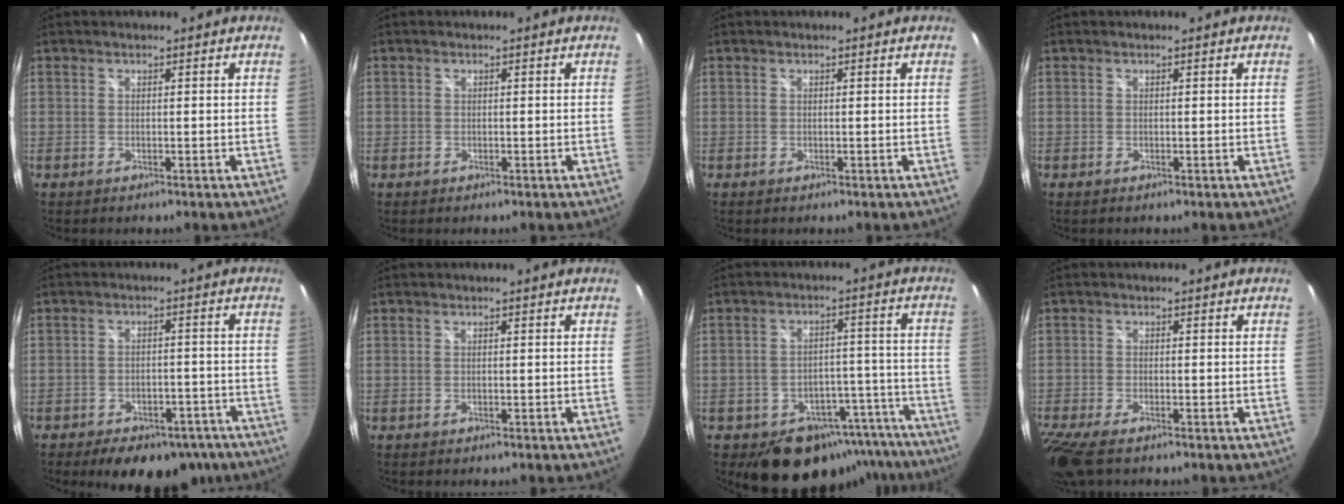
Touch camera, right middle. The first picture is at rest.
{"total": 0.8, "force": [-0.3, 0.7, -0.1], "torque": [-0.002, 0.003, -0.005]}
{"total": 0.0}
{"total": 0.0}
{"total": 14.2, "force": [-10.5, 7.1, 6.5], "torque": [-0.126, 0.008, -0.122]}
{"total": 0.0}
{"total": 15.2, "force": [-11.4, 9.0, 4.2], "torque": [-0.068, 0.050, -0.118]}
{"total": 7.5, "force": [-5.3, 2.2, 4.8], "torque": [-0.117, -0.038, -0.103]}